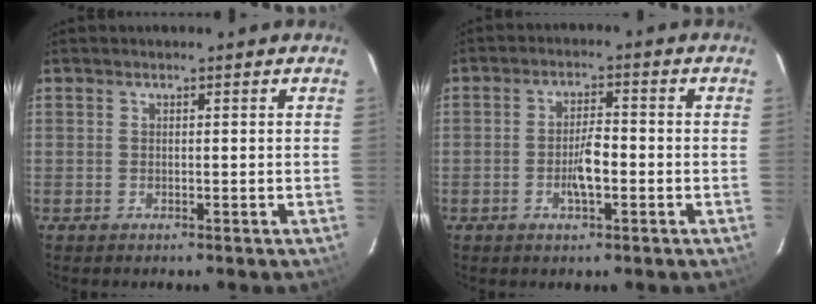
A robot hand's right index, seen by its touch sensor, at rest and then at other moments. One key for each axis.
{"total": 4.8, "fx": -1.6, "fy": 1.5, "fz": 4.3, "tx": -0.081, "ty": 0.003, "tz": -0.025}